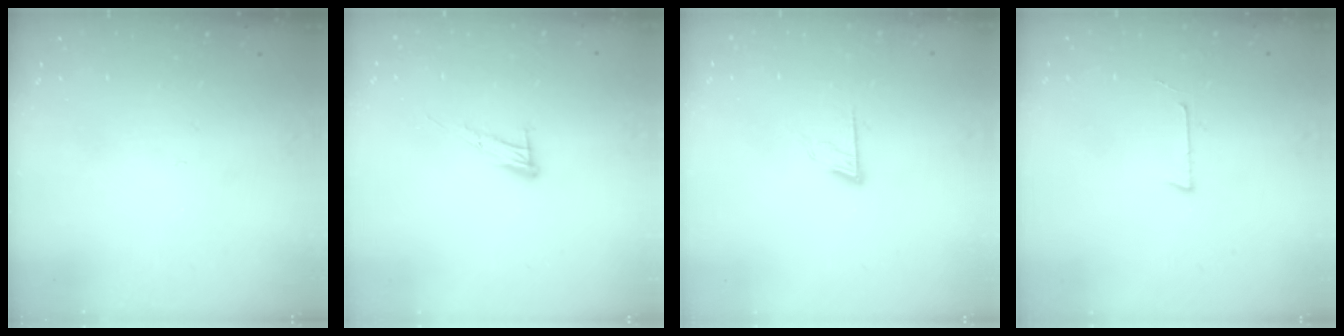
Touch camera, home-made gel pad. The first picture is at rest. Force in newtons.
{"total": 8.4, "press": 8.4, "slide": 0.4}
{"total": 5.7, "press": 5.7, "slide": 0.6}
{"total": 3.2, "press": 3.2, "slide": 0.2}